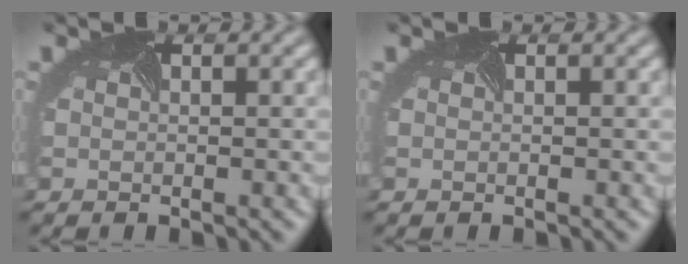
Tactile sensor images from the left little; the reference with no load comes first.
{"total": 0.0}